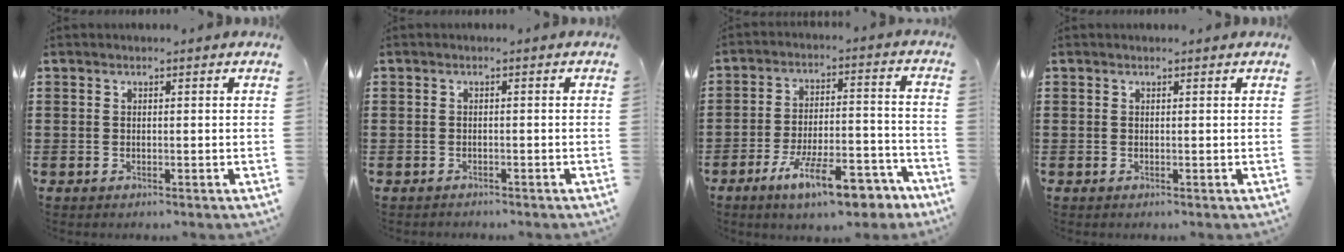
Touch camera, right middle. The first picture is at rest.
{"total": 0.7, "force": [-0.6, 0.2, -0.1], "torque": [0.002, 0.003, -0.015]}
{"total": 12.4, "force": [-8.6, 3.1, 8.4], "torque": [-0.138, 0.027, -0.154]}
{"total": 0.0}